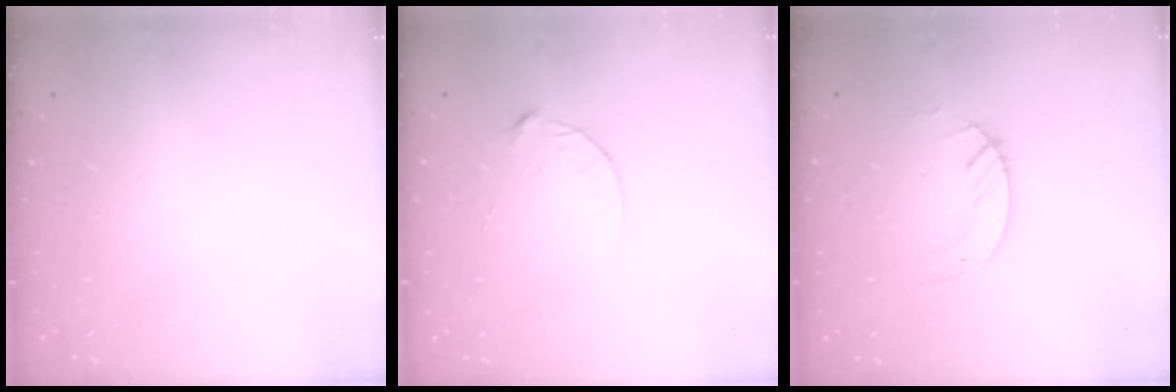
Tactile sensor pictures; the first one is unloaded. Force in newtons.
{"total": 3.7, "press": 3.7, "slide": 0.4}
{"total": 2.8, "press": 2.8, "slide": 0.3}